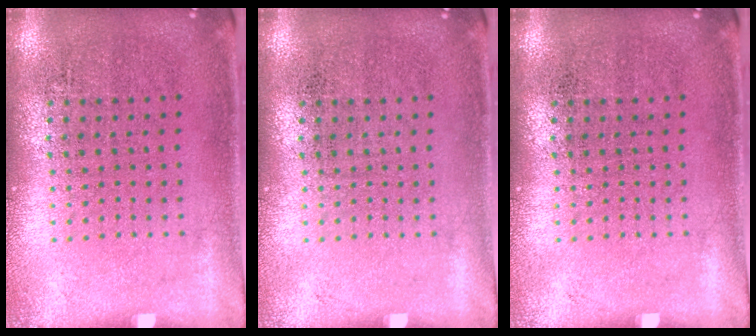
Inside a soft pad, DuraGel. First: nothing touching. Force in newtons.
{"total": 0.0}
{"total": 0.0}